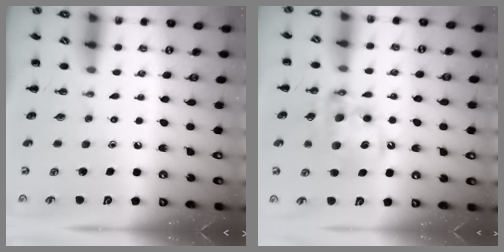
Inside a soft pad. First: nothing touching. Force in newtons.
{"total": 12.6, "press": 12.2, "slide": 3.1}